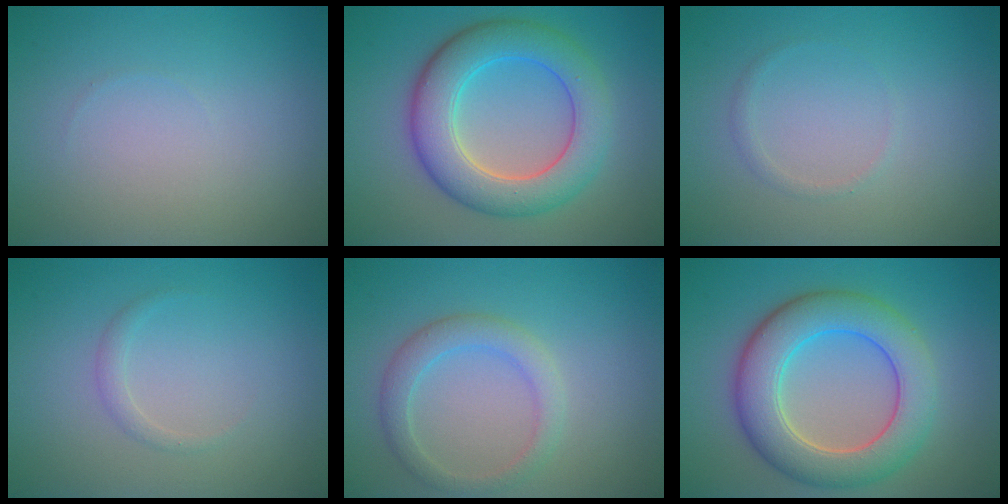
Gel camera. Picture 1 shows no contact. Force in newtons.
{"total": 7.4, "press": 7.4, "slide": 0.1}
{"total": 0.7, "press": 0.7, "slide": 0.0}
{"total": 1.0, "press": 1.0, "slide": 0.0}
{"total": 2.8, "press": 2.8, "slide": 0.3}
{"total": 7.6, "press": 7.6, "slide": 0.1}